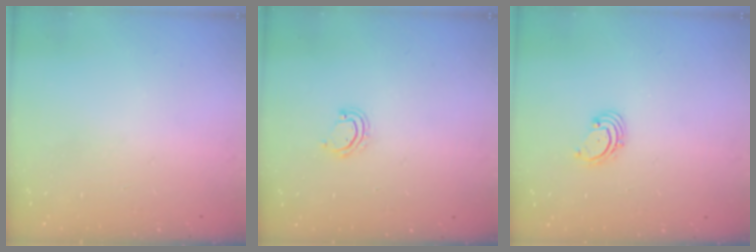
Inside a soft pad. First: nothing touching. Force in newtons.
{"total": 2.7, "press": 2.7, "slide": 0.2}
{"total": 1.9, "press": 1.8, "slide": 0.2}